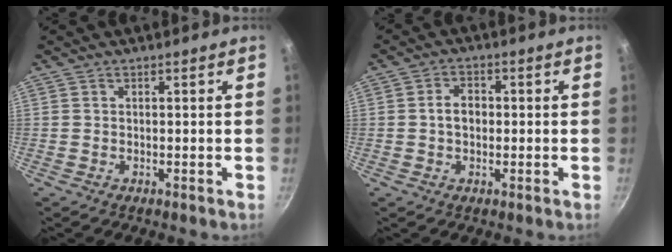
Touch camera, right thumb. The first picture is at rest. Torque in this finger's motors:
{"motor_torque": [0.08, 1.34, 0.45, -0.22, 0.02]}